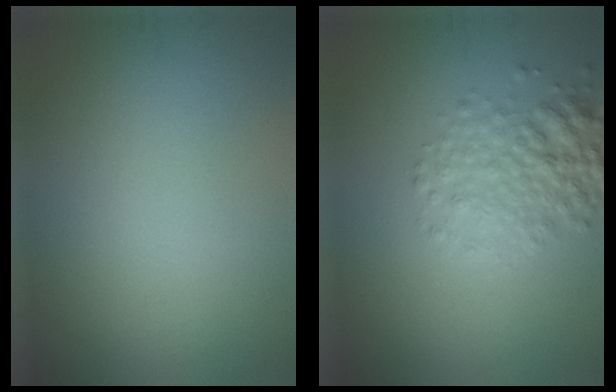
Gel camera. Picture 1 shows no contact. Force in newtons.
{"total": 4.0, "press": 4.0, "slide": 0.1}